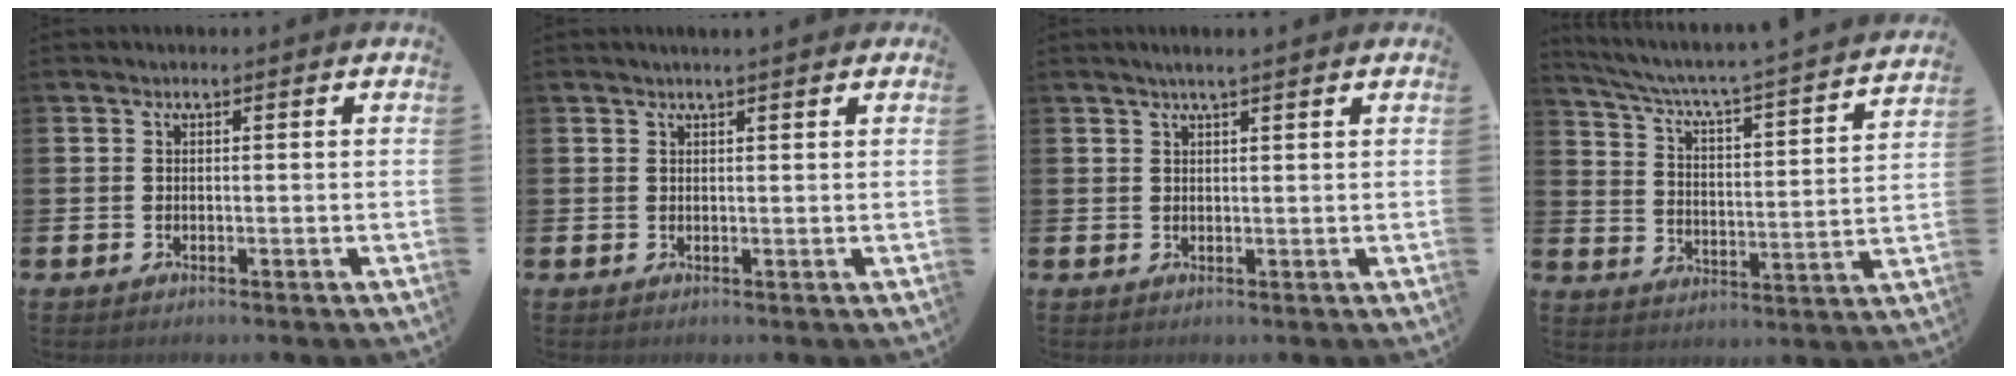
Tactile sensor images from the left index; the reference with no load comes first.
{"total": 1.5, "force": [1.3, 0.0, 0.6], "torque": [-0.004, -0.002, 0.022]}
{"total": 2.0, "force": [1.7, 0.0, 1.1], "torque": [-0.021, 0.002, 0.030]}
{"total": 4.5, "force": [3.9, 0.3, 2.3], "torque": [-0.070, -0.043, 0.055]}